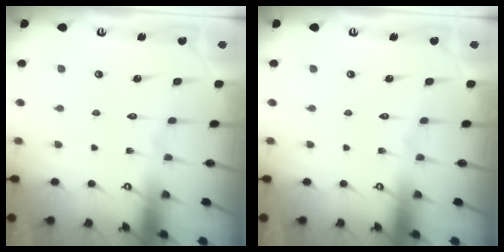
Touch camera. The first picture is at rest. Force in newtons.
{"total": 0.0}